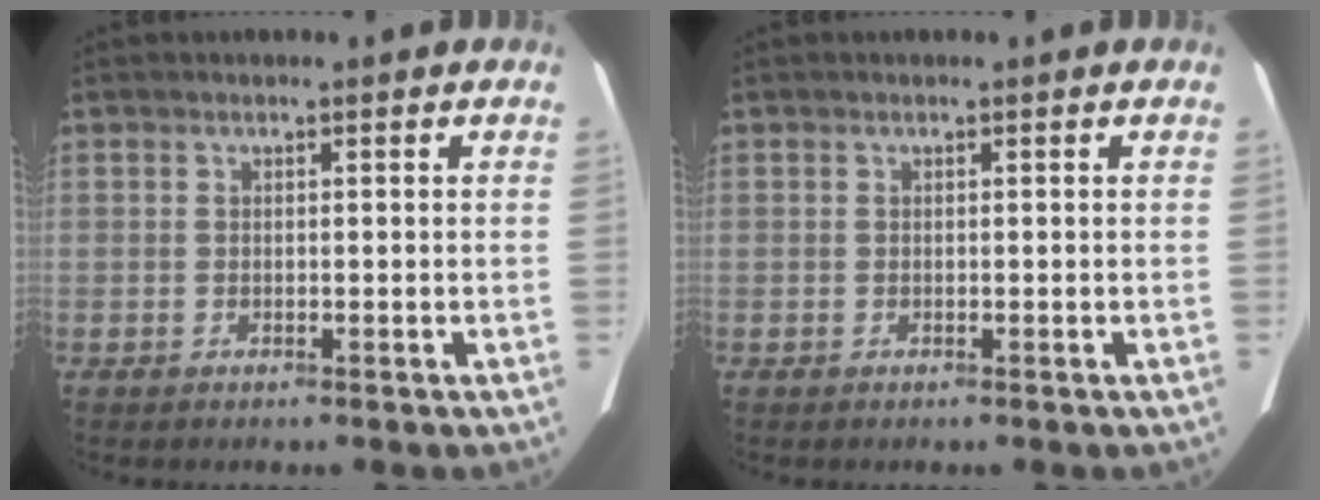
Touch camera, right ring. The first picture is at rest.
{"total": 0.0}